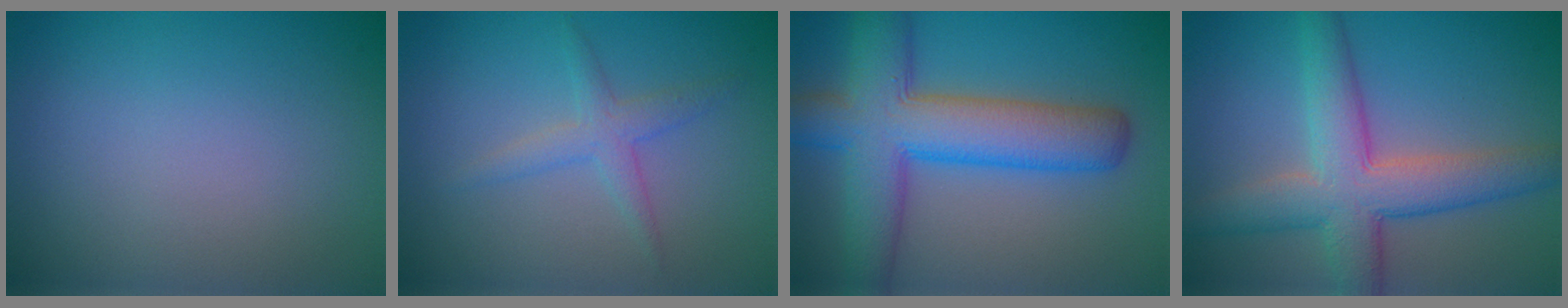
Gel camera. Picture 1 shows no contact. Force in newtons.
{"total": 2.1, "press": 2.1, "slide": 0.1}
{"total": 9.2, "press": 9.2, "slide": 0.2}
{"total": 7.1, "press": 7.1, "slide": 0.2}